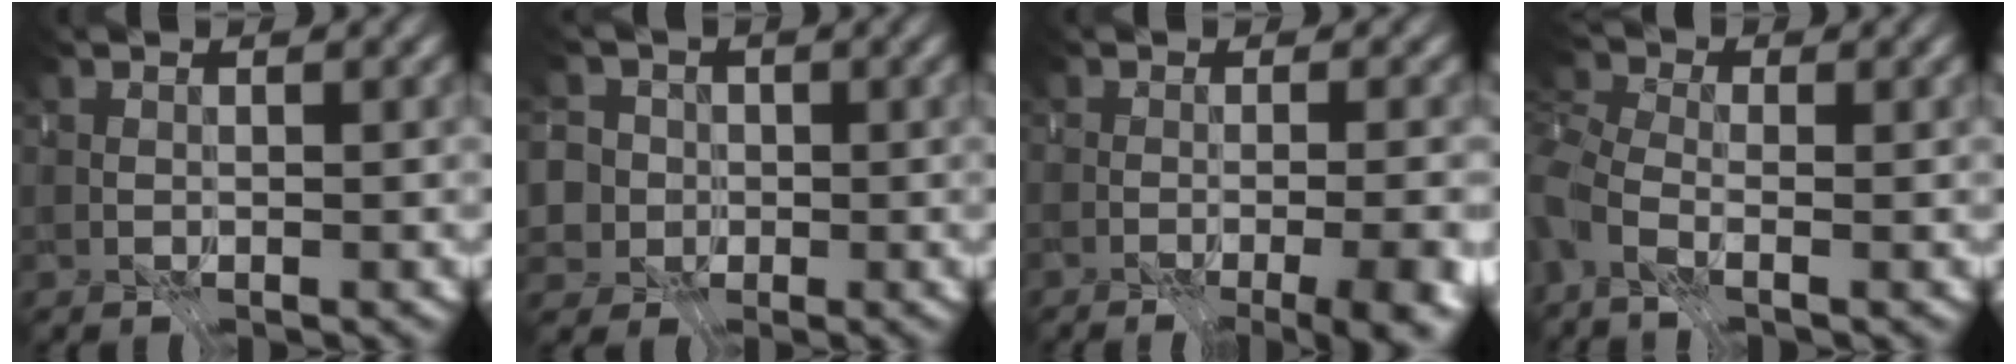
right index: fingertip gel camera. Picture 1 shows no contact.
{"total": 7.8, "force": [3.2, 6.0, 3.9], "torque": [-0.073, 0.023, 0.021]}
{"total": 10.4, "force": [-6.0, 4.4, 7.4], "torque": [-0.065, -0.014, -0.056]}
{"total": 4.3, "force": [-3.3, 1.0, 2.6], "torque": [-0.046, -0.006, -0.059]}